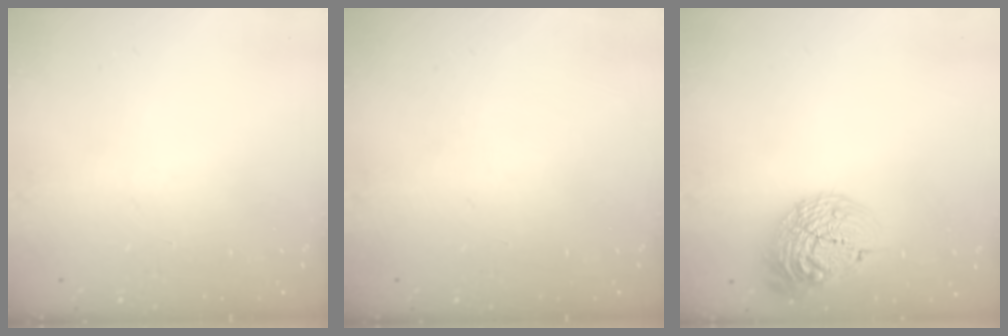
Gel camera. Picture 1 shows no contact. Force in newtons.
{"total": 0.0}
{"total": 15.9, "press": 15.9, "slide": 1.0}